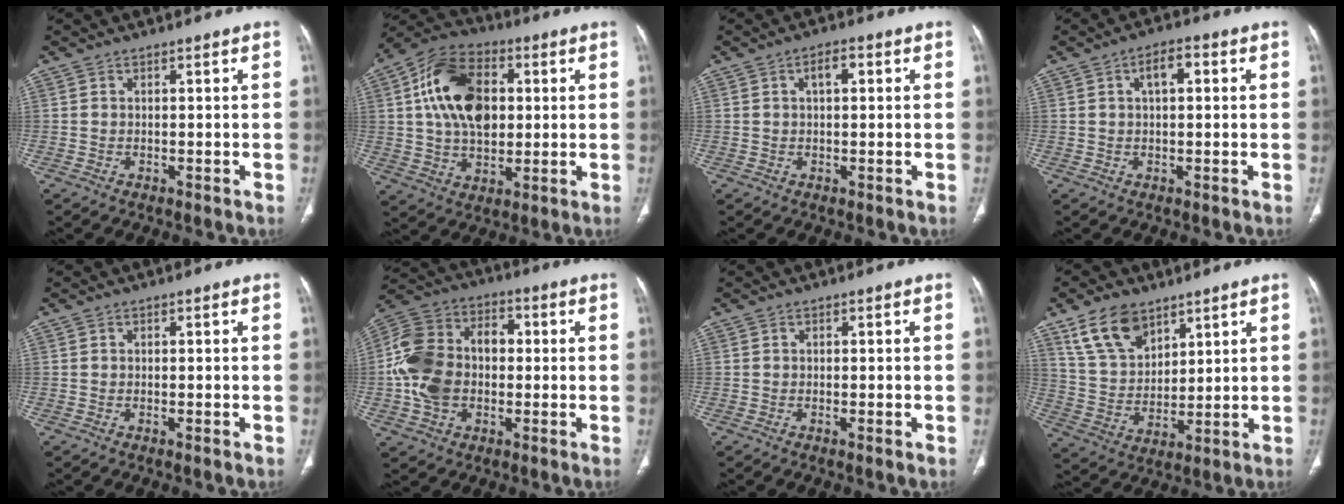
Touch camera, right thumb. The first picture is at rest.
{"total": 17.4, "force": [3.2, 11.4, 12.8], "torque": [-0.201, 0.008, 0.053]}
{"total": 3.1, "force": [0.9, 1.6, 2.6], "torque": [-0.040, 0.010, 0.014]}
{"total": 4.4, "force": [1.2, 2.1, 3.6], "torque": [-0.054, 0.012, 0.016]}
{"total": 0.6, "force": [-0.2, 0.1, 0.6], "torque": [-0.011, -0.001, -0.002]}
{"total": 16.4, "force": [-0.7, 11.8, 11.3], "torque": [-0.206, 0.040, -0.017]}
{"total": 1.0, "force": [-0.3, 0.2, 1.0], "torque": [-0.017, -0.002, -0.004]}
{"total": 11.8, "force": [7.6, 6.9, 6.0], "torque": [-0.094, -0.031, 0.155]}